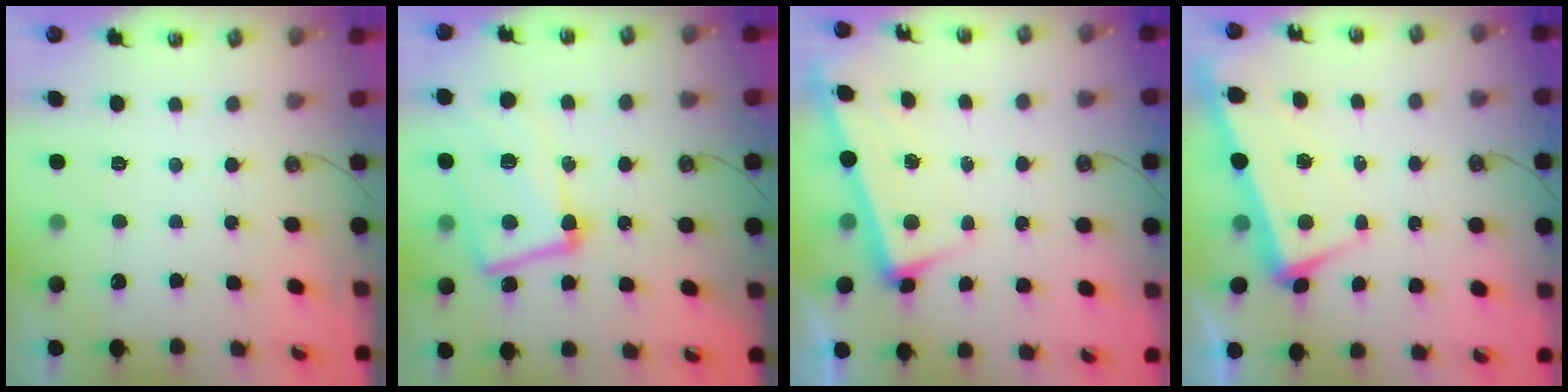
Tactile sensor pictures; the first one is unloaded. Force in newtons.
{"total": 14.1, "press": 13.9, "slide": 2.5}
{"total": 3.5, "press": 3.3, "slide": 1.1}
{"total": 3.0, "press": 2.8, "slide": 0.9}